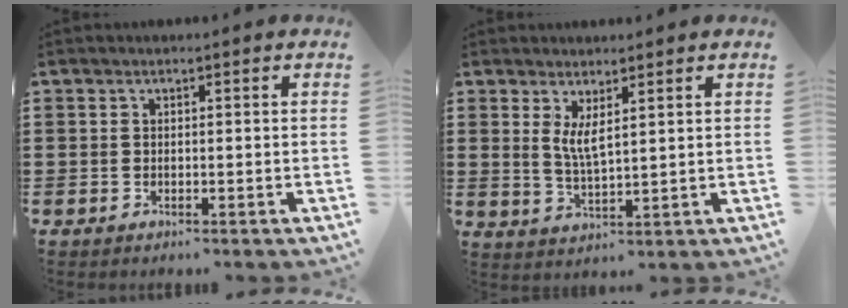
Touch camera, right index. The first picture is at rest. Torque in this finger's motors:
{"motor_torque": [0.03, -0.03, 0.40, 0.09]}